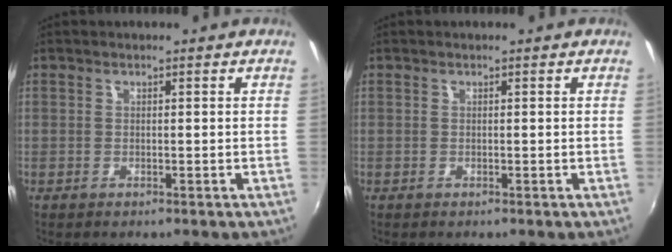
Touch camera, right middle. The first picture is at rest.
{"total": 0.0}